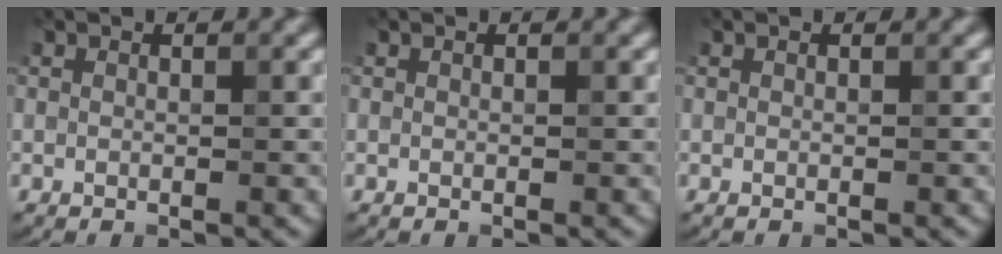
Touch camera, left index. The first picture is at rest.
{"total": 0.0}
{"total": 0.0}